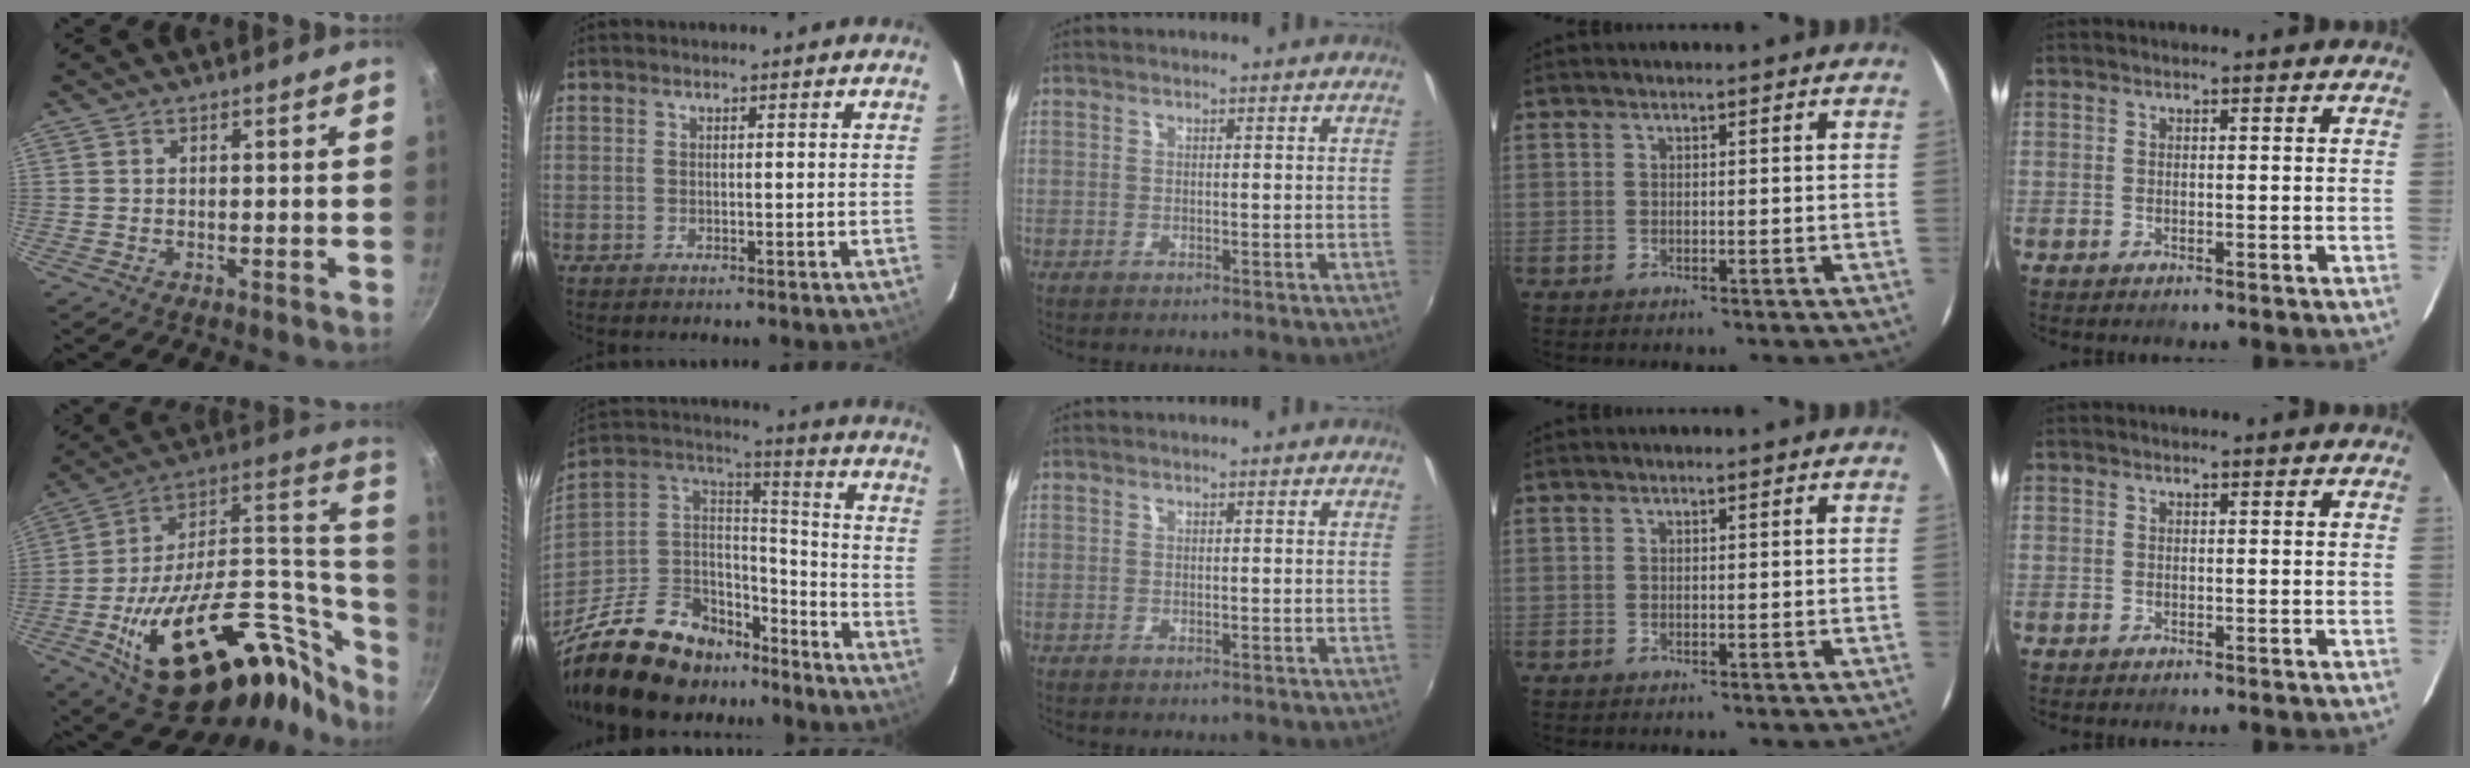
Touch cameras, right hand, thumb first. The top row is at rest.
{"thumb": {"total": 42.6, "force": [-14.0, 22.6, 33.3], "torque": [-0.475, 0.082, -0.203]}, "index": {"total": 26.1, "force": [-19.0, 13.5, 11.8], "torque": [-0.257, 0.039, -0.300]}}